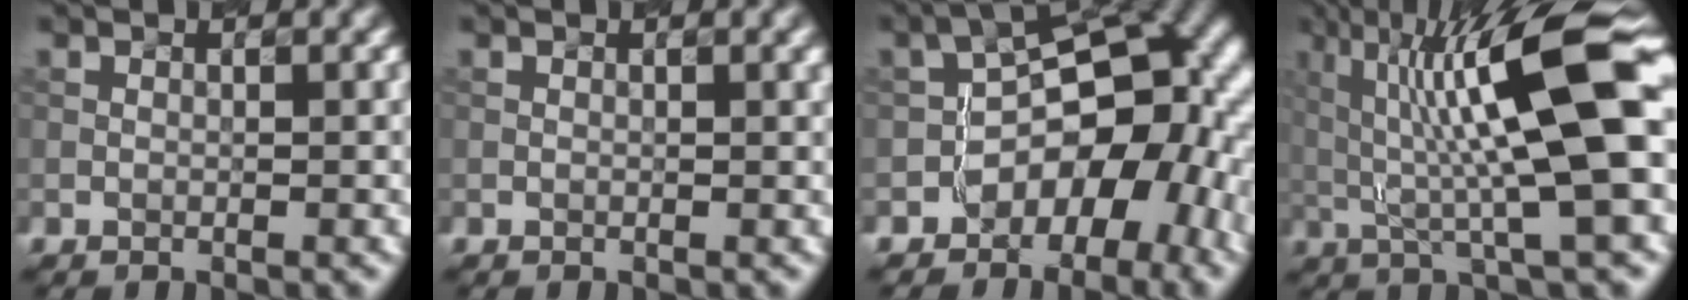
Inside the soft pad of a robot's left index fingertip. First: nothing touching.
{"total": 1.1, "force": [0.4, 0.4, 0.9], "torque": [-0.011, 0.002, 0.002]}
{"total": 9.7, "force": [-4.0, 6.0, 6.6], "torque": [-0.061, 0.010, -0.066]}
{"total": 13.5, "force": [2.1, 2.6, 13.1], "torque": [-0.209, 0.020, 0.041]}